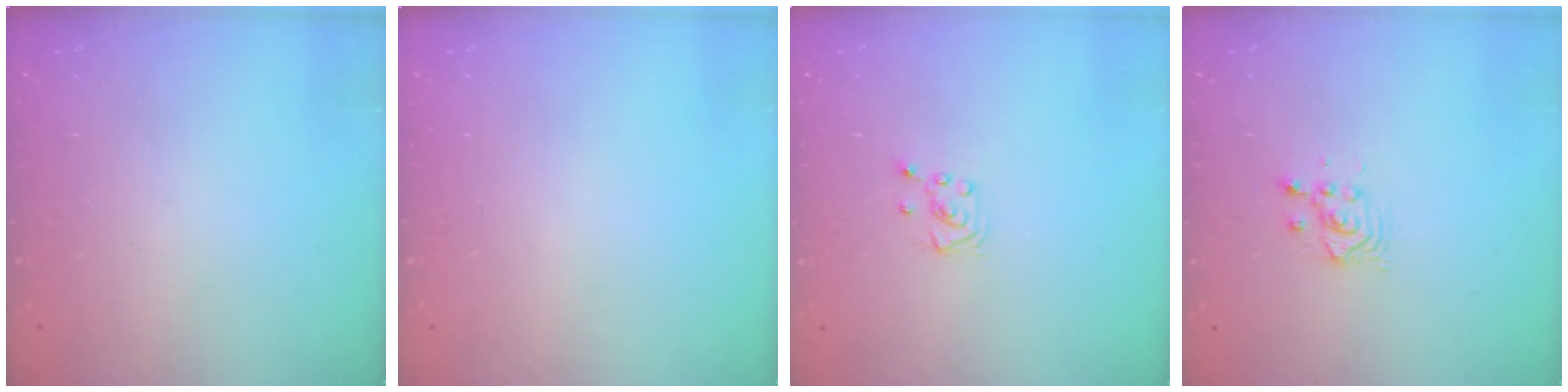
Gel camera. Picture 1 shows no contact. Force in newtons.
{"total": 0.0}
{"total": 3.7, "press": 3.6, "slide": 0.4}
{"total": 2.9, "press": 2.9, "slide": 0.1}